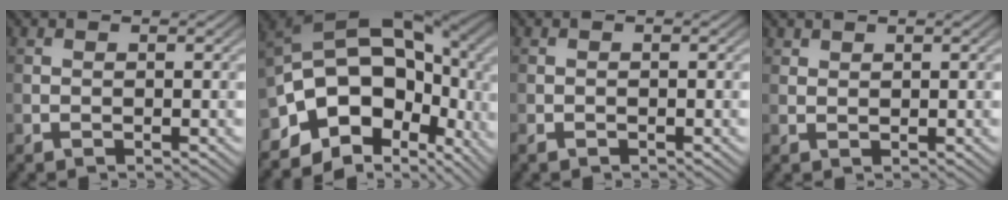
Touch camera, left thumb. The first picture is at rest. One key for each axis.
{"total": 17.1, "fx": -3.5, "fy": 11.3, "fz": 12.4, "tx": -0.218, "ty": -0.016, "tz": -0.045}
{"total": 0.9, "fx": -0.7, "fy": 0.4, "fz": 0.4, "tx": -0.008, "ty": -0.002, "tz": -0.013}
{"total": 1.1, "fx": 1.0, "fy": 0.5, "fz": 0.3, "tx": -0.008, "ty": 0.000, "tz": 0.024}